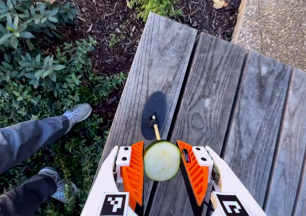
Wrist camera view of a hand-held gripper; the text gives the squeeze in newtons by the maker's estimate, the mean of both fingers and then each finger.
{"total": 12.2, "left": 12.5, "right": 11.9}